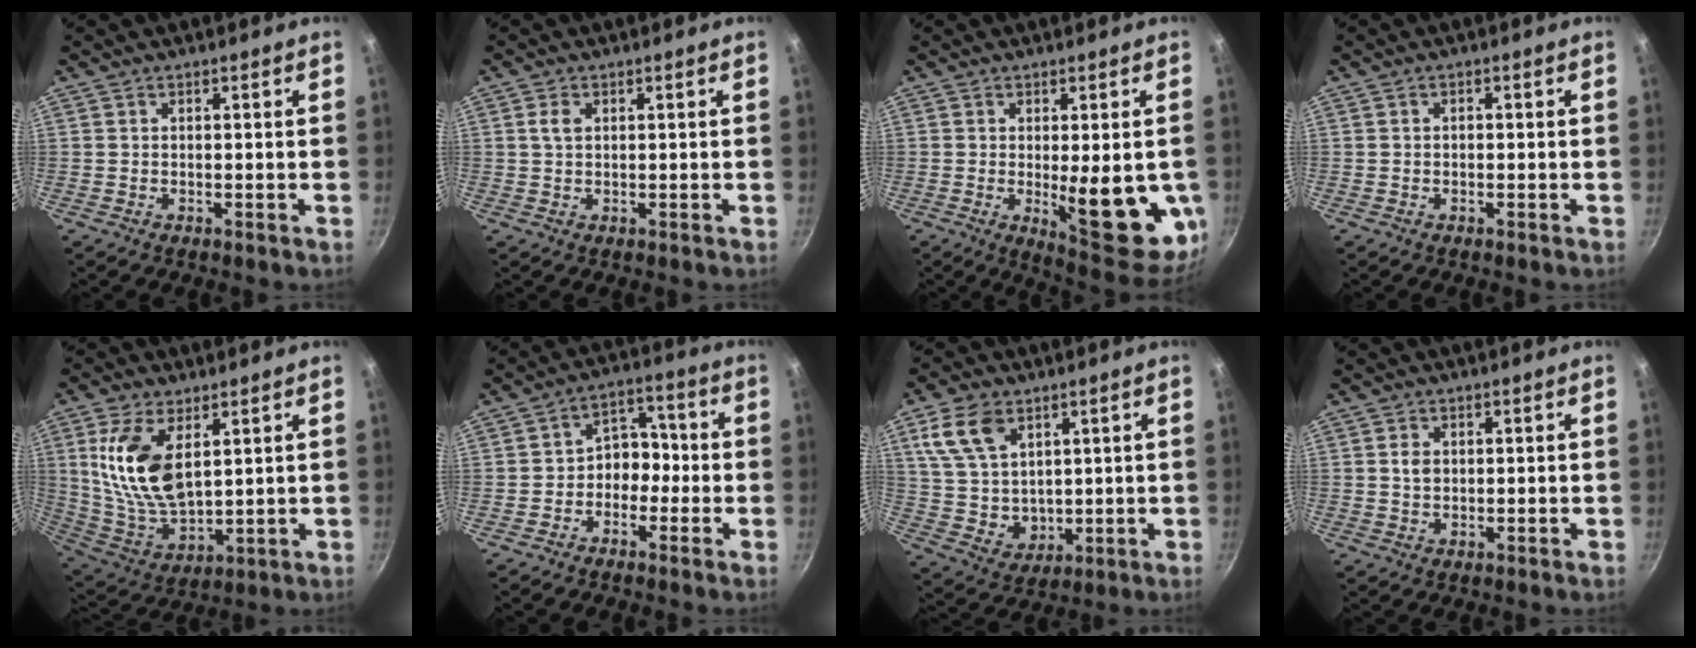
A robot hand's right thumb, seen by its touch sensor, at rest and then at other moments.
{"total": 2.2, "force": [0.6, 1.4, 1.6], "torque": [-0.028, 0.002, 0.012]}
{"total": 17.0, "force": [-2.2, 5.7, 15.8], "torque": [-0.176, -0.029, -0.017]}
{"total": 0.8, "force": [-0.2, 0.7, 0.5], "torque": [-0.008, 0.005, -0.003]}
{"total": 15.3, "force": [4.5, 7.9, 12.2], "torque": [-0.234, -0.031, 0.100]}
{"total": 6.7, "force": [-1.8, 5.2, 3.7], "torque": [-0.002, 0.039, -0.042]}
{"total": 12.9, "force": [5.3, 9.0, 7.5], "torque": [-0.116, -0.021, 0.119]}
{"total": 2.4, "force": [0.4, 1.9, 1.5], "torque": [-0.020, -0.001, 0.007]}